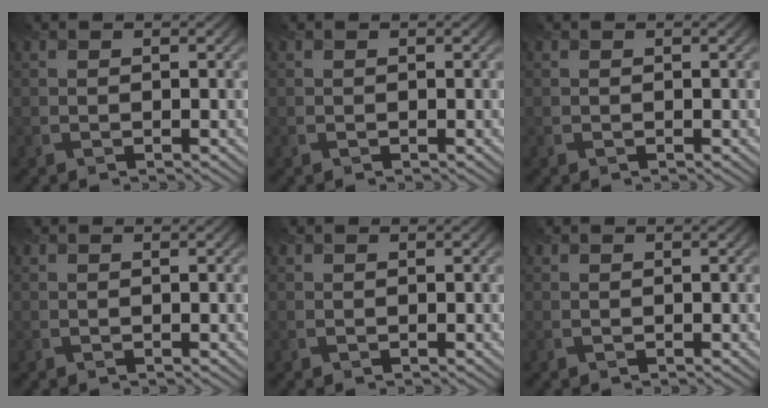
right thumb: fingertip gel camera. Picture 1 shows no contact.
{"total": 0.0}
{"total": 0.0}
{"total": 0.0}
{"total": 0.0}
{"total": 0.0}